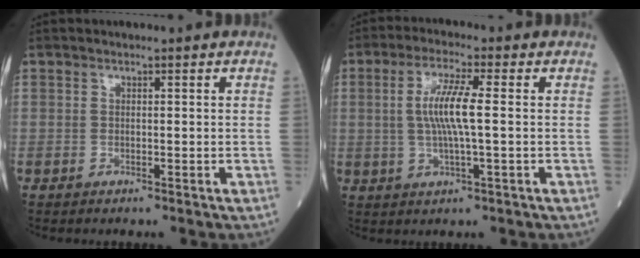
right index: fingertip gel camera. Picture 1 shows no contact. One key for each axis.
{"total": 6.9, "fx": 0.5, "fy": 0.4, "fz": 6.9, "tx": -0.142, "ty": 0.000, "tz": 0.007}